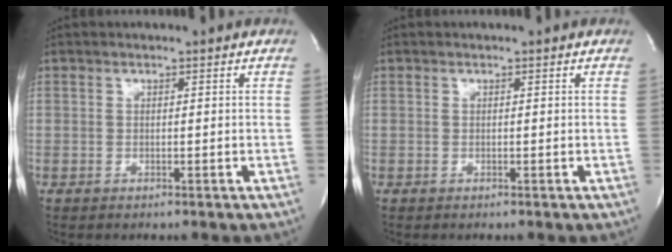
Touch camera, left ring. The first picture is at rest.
{"total": 0.0}